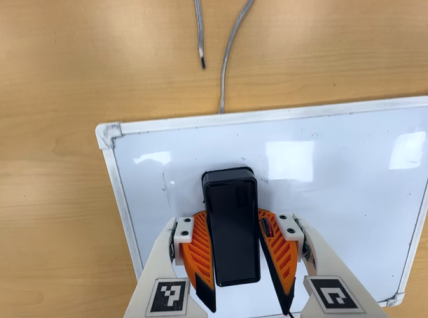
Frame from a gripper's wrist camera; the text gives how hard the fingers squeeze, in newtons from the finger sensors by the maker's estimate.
{"total": 18.1, "left": 18.1, "right": 18.2}